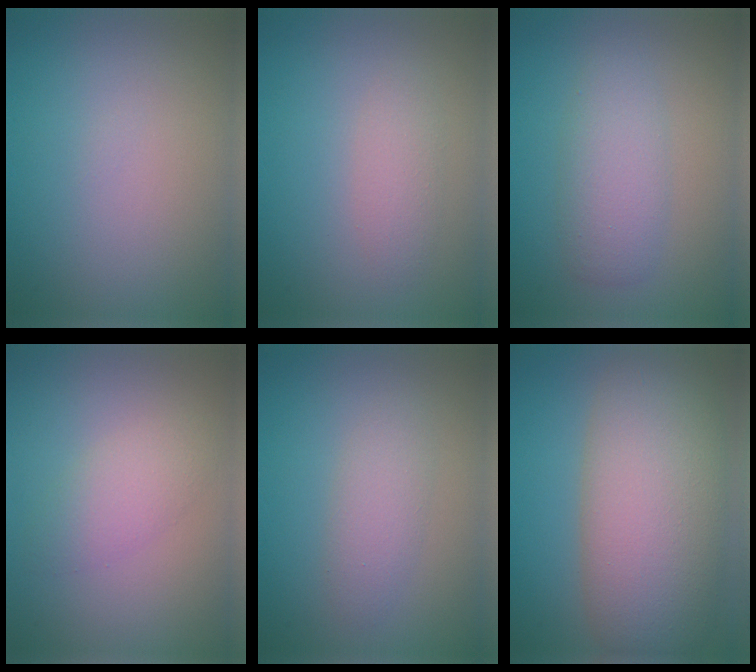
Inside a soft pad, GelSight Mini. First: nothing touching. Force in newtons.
{"total": 1.7, "press": 1.7, "slide": 0.1}
{"total": 2.3, "press": 2.3, "slide": 0.2}
{"total": 2.4, "press": 2.4, "slide": 0.2}
{"total": 2.3, "press": 2.3, "slide": 0.1}
{"total": 10.8, "press": 10.8, "slide": 0.5}